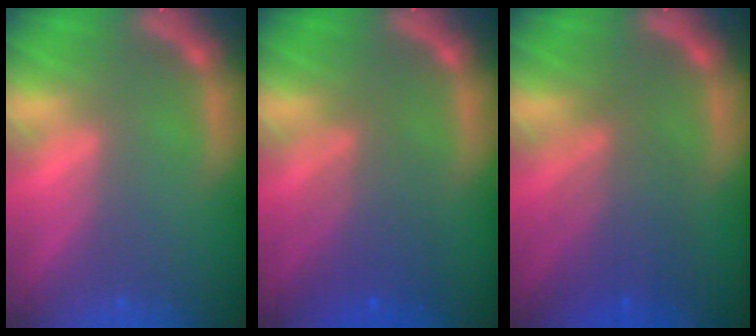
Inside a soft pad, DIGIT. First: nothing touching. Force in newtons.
{"total": 4.6}
{"total": 5.0}